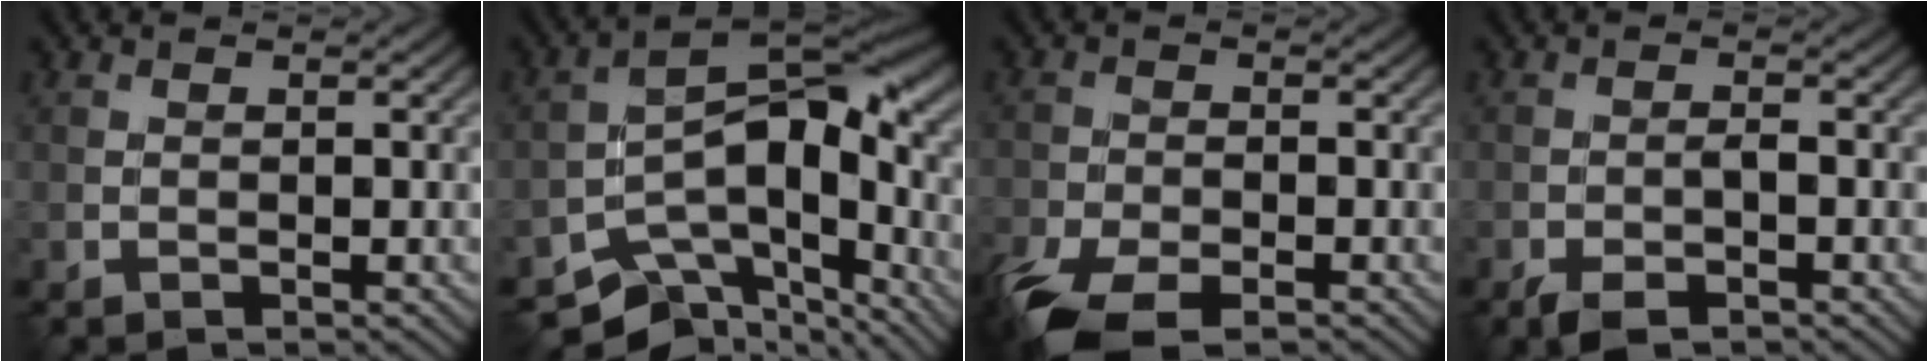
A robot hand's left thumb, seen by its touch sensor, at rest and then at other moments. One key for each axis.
{"total": 12.5, "fx": -7.3, "fy": 6.1, "fz": 8.1, "tx": -0.138, "ty": -0.023, "tz": -0.123}
{"total": 8.1, "fx": -5.5, "fy": 3.3, "fz": 5.0, "tx": -0.103, "ty": -0.025, "tz": -0.103}
{"total": 3.4, "fx": -2.1, "fy": 1.3, "fz": 2.4, "tx": -0.043, "ty": -0.002, "tz": -0.043}